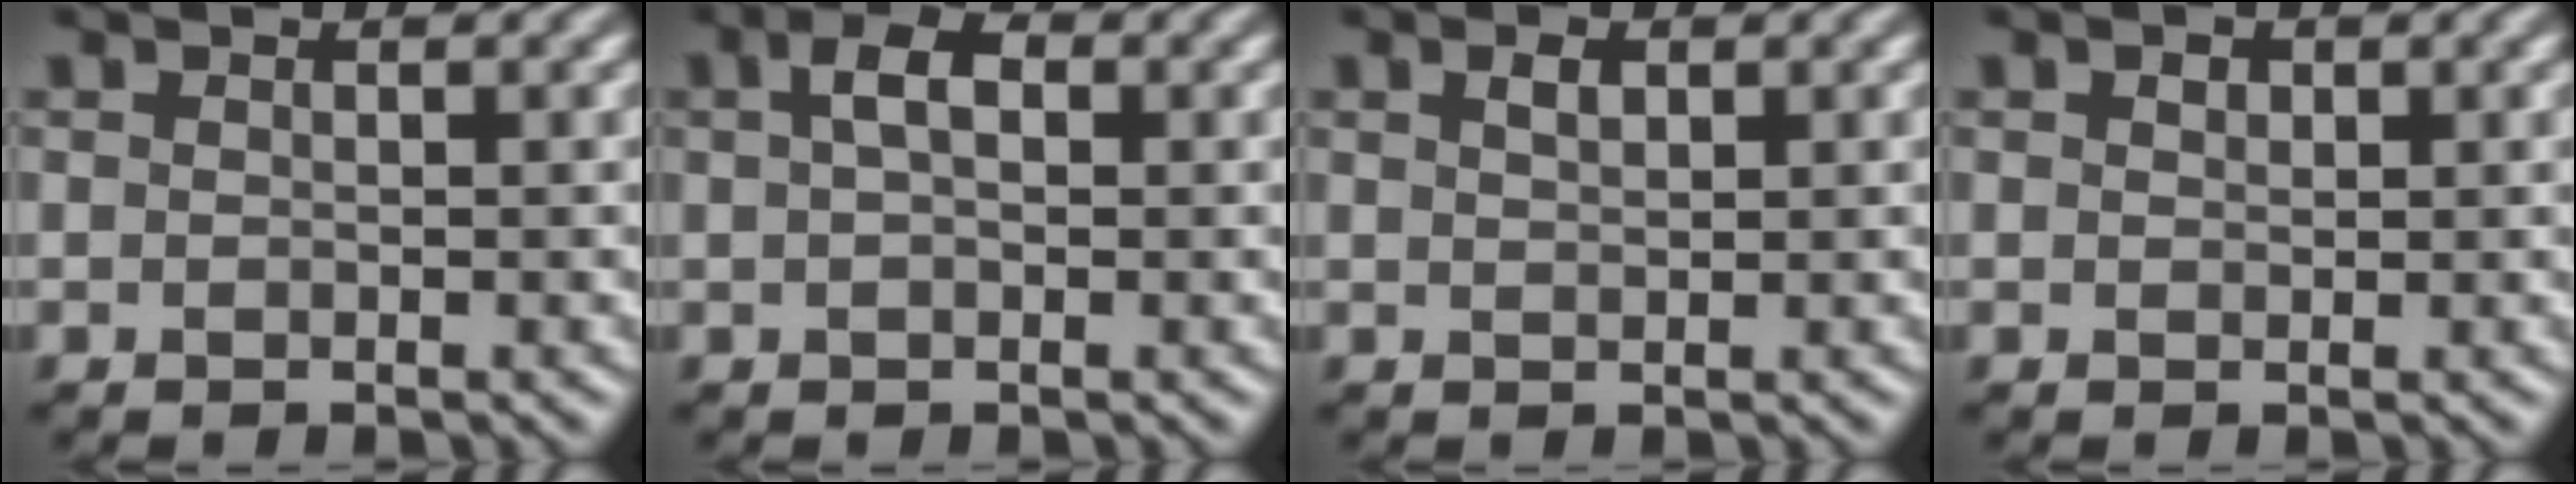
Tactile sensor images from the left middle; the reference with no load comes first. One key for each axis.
{"total": 2.7, "fx": 0.8, "fy": 1.5, "fz": 2.1, "tx": -0.035, "ty": 0.007, "tz": 0.008}
{"total": 1.2, "fx": 0.7, "fy": 0.5, "fz": 0.8, "tx": -0.016, "ty": 0.002, "tz": 0.014}
{"total": 0.8, "fx": 0.4, "fy": 0.5, "fz": 0.4, "tx": -0.006, "ty": -0.001, "tz": 0.006}